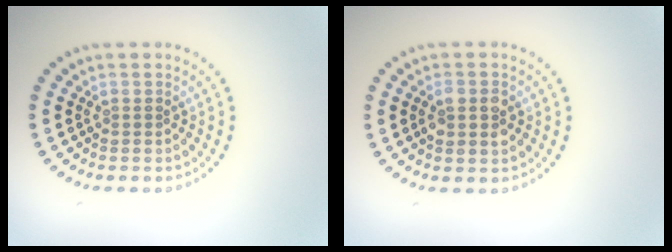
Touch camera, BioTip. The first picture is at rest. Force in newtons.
{"total": 2.7, "press": 2.7, "slide": 0.2}